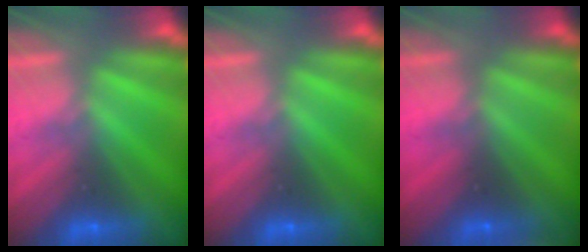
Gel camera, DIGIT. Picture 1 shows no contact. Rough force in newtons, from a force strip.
{"total": 0.0}
{"total": 2.3}